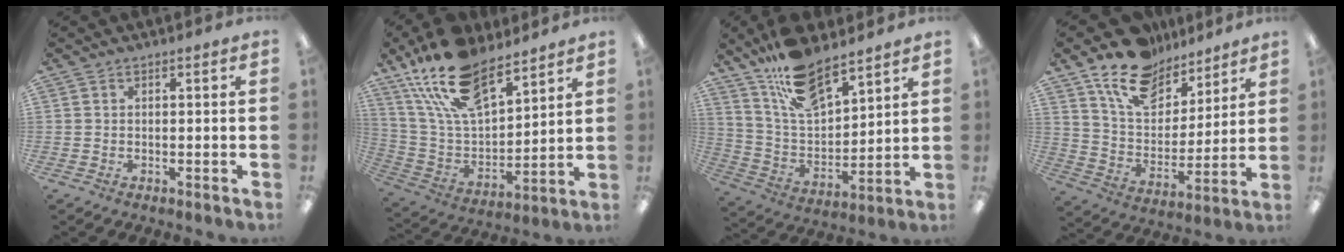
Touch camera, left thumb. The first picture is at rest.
{"total": 20.7, "force": [14.7, 9.2, 11.3], "torque": [-0.230, -0.072, 0.264]}
{"total": 15.4, "force": [12.1, 5.6, 7.6], "torque": [-0.154, -0.064, 0.219]}
{"total": 16.8, "force": [12.5, 9.0, 6.7], "torque": [-0.134, -0.069, 0.230]}